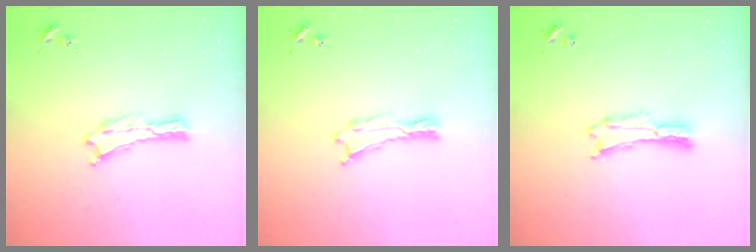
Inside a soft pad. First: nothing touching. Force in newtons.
{"total": 0.0}
{"total": 0.7, "press": 0.7, "slide": 0.1}